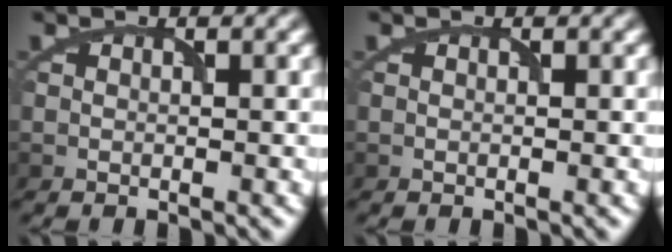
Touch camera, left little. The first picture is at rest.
{"total": 0.0}